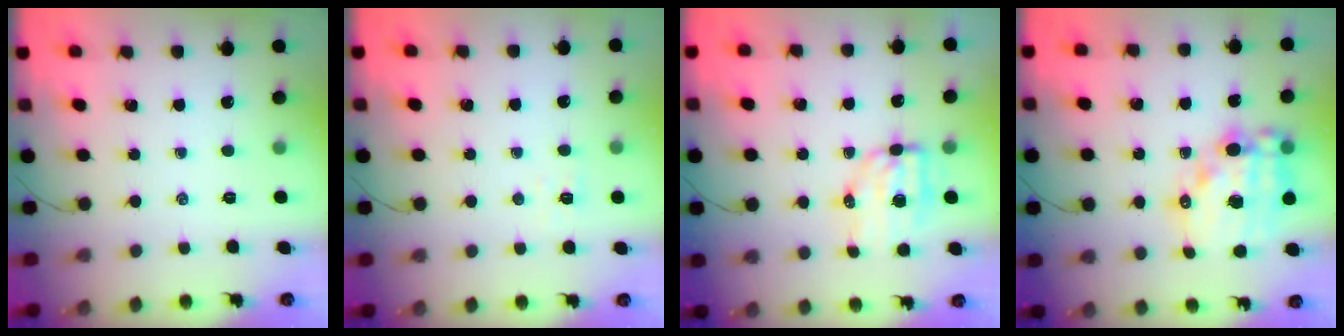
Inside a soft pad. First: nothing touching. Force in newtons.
{"total": 2.8, "press": 2.7, "slide": 0.8}
{"total": 7.1, "press": 7.1, "slide": 1.0}
{"total": 16.7, "press": 16.3, "slide": 3.6}